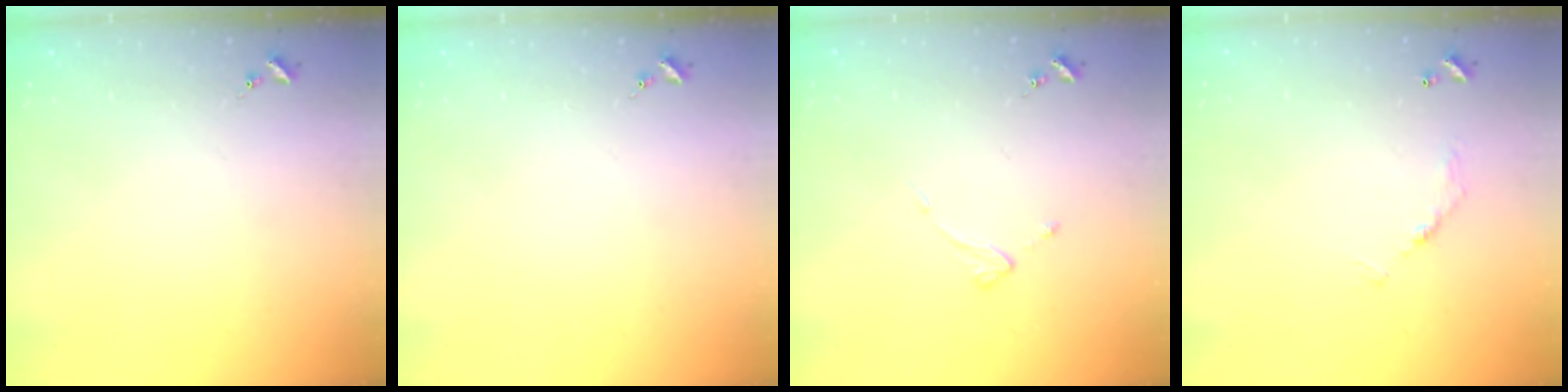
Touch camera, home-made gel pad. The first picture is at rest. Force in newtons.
{"total": 0.0}
{"total": 3.8, "press": 3.7, "slide": 0.2}
{"total": 6.8, "press": 6.8, "slide": 0.5}